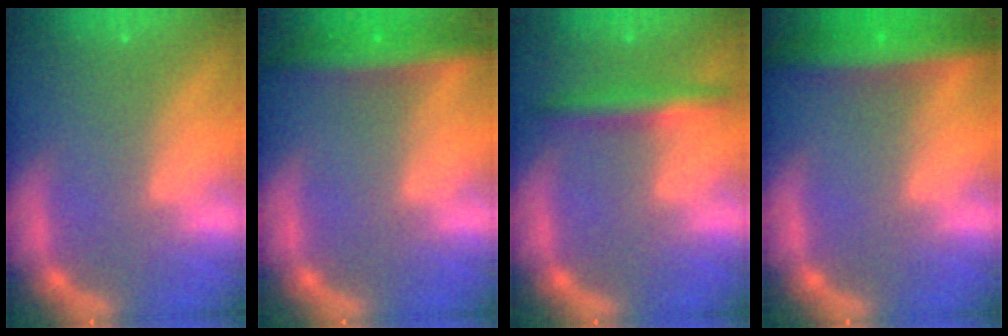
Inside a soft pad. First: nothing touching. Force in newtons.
{"total": 5.5}
{"total": 3.5}
{"total": 7.0}